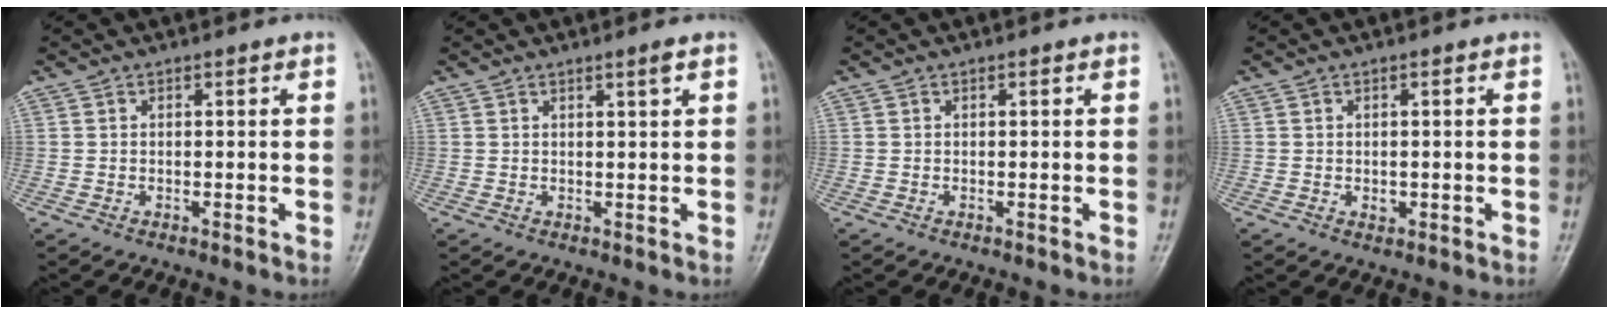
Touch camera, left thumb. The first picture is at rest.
{"total": 1.4, "force": [0.8, -0.2, 1.1], "torque": [-0.018, -0.007, 0.015]}
{"total": 0.0}
{"total": 1.4, "force": [-0.2, 1.1, 0.9], "torque": [-0.006, 0.000, -0.001]}